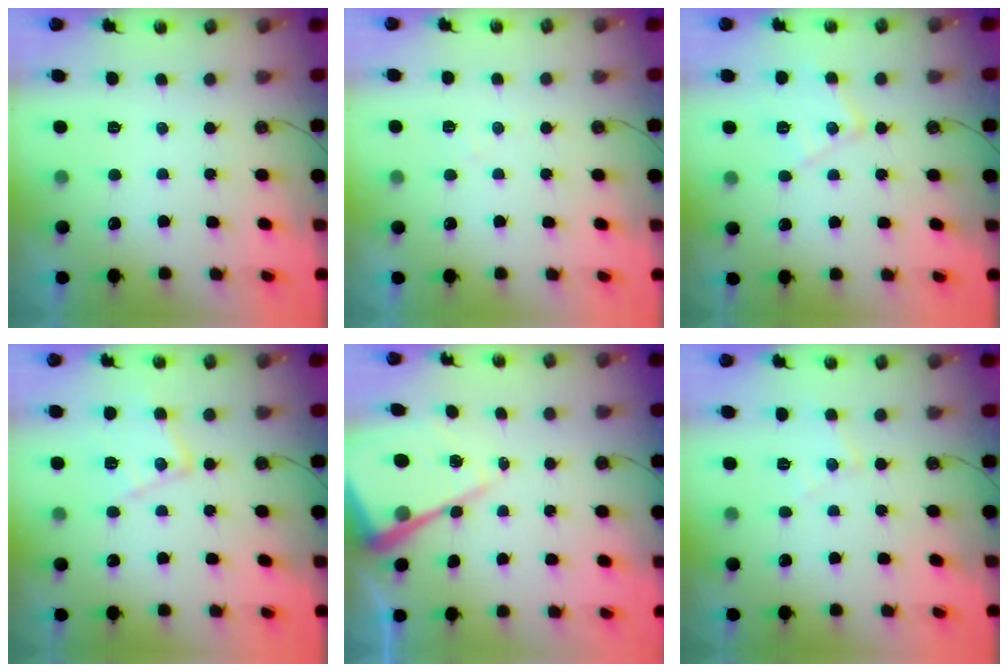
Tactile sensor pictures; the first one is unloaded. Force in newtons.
{"total": 6.4, "press": 6.3, "slide": 0.8}
{"total": 10.1, "press": 10.0, "slide": 0.6}
{"total": 13.0, "press": 13.0, "slide": 0.9}
{"total": 13.1, "press": 13.1, "slide": 1.1}
{"total": 6.0, "press": 6.0, "slide": 0.5}